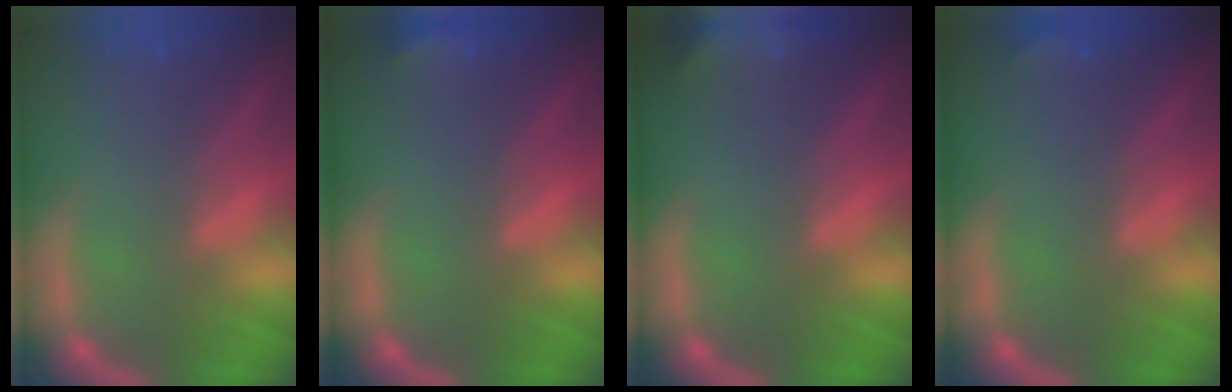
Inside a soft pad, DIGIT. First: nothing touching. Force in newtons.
{"total": 1.9}
{"total": 8.5}
{"total": 0.9}